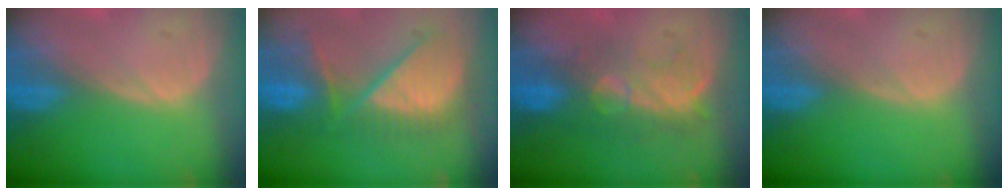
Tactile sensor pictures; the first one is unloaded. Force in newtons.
{"total": 10.3, "press": 9.6, "slide": 3.7}
{"total": 7.9, "press": 7.7, "slide": 1.3}
{"total": 0.0}